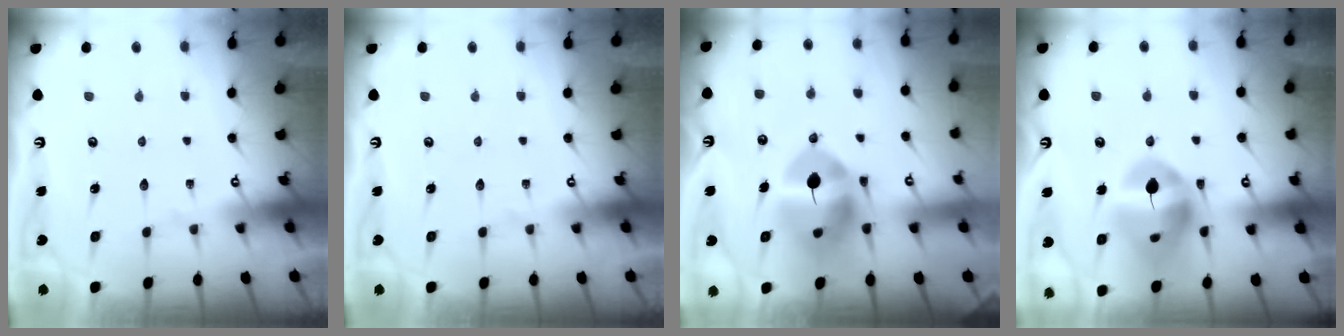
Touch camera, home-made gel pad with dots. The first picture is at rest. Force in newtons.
{"total": 0.0}
{"total": 12.3, "press": 12.1, "slide": 2.2}
{"total": 15.3, "press": 15.2, "slide": 1.7}